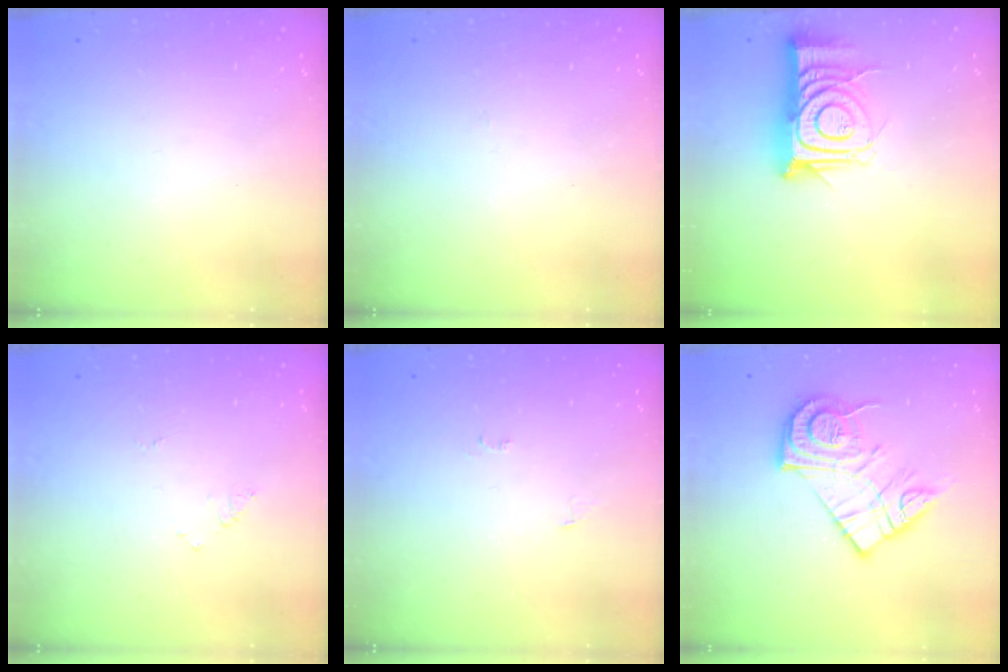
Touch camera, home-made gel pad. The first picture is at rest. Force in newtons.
{"total": 2.8, "press": 2.8, "slide": 0.4}
{"total": 14.6, "press": 14.6, "slide": 1.0}
{"total": 4.7, "press": 4.7, "slide": 0.6}
{"total": 4.5, "press": 4.5, "slide": 0.5}
{"total": 16.1, "press": 16.1, "slide": 1.5}